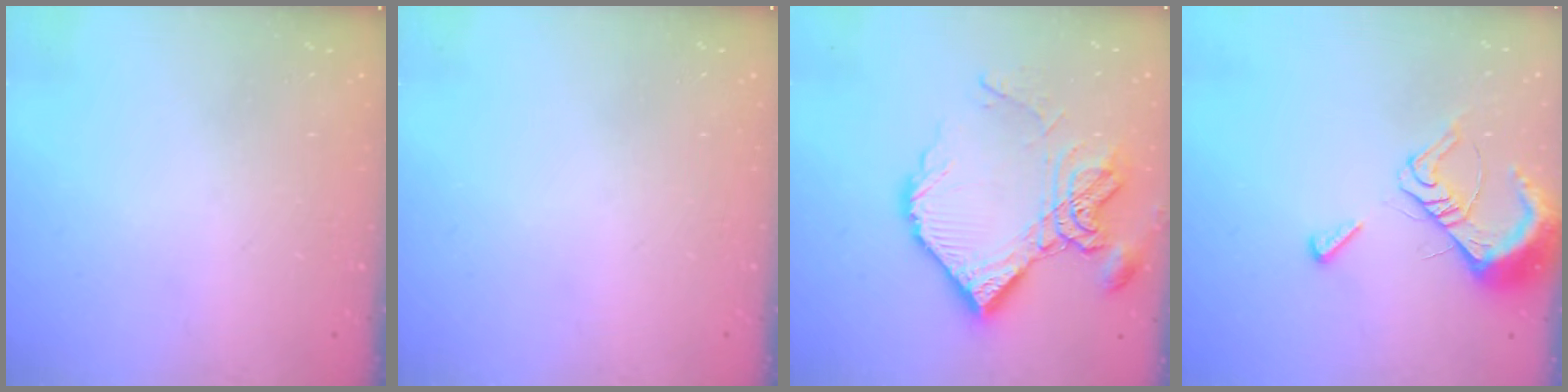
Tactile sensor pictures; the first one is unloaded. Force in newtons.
{"total": 0.0}
{"total": 18.4, "press": 18.3, "slide": 1.8}
{"total": 9.5, "press": 9.4, "slide": 1.3}